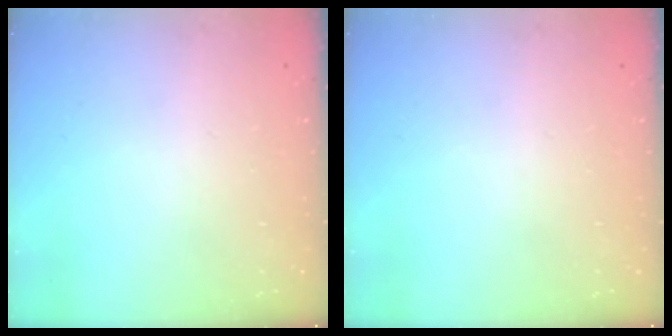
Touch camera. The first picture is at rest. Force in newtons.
{"total": 0.0}